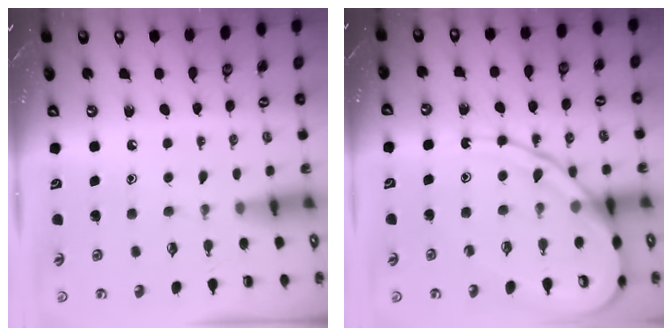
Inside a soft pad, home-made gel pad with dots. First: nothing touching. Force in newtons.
{"total": 14.7, "press": 14.6, "slide": 1.5}